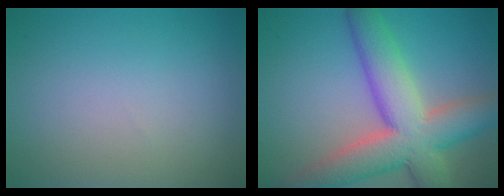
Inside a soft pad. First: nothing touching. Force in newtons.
{"total": 10.0, "press": 10.0, "slide": 0.7}